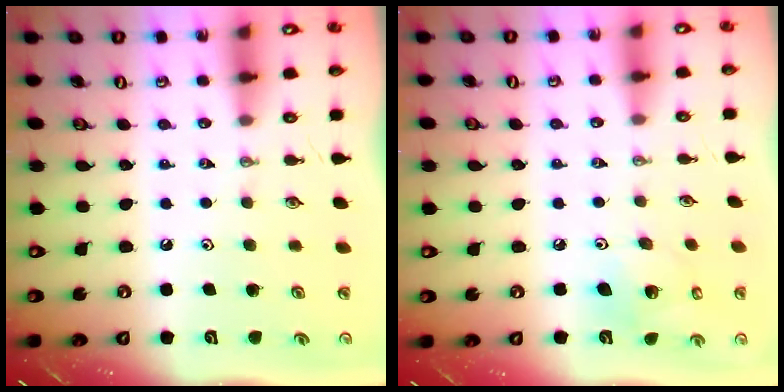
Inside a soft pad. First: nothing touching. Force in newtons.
{"total": 7.4, "press": 7.0, "slide": 2.5}